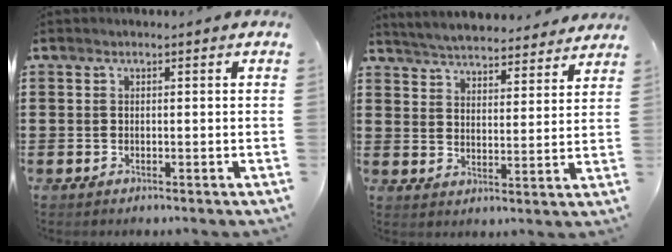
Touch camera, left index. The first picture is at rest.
{"total": 5.0, "force": [5.0, -0.2, 0.3], "torque": [-0.030, -0.035, 0.088]}